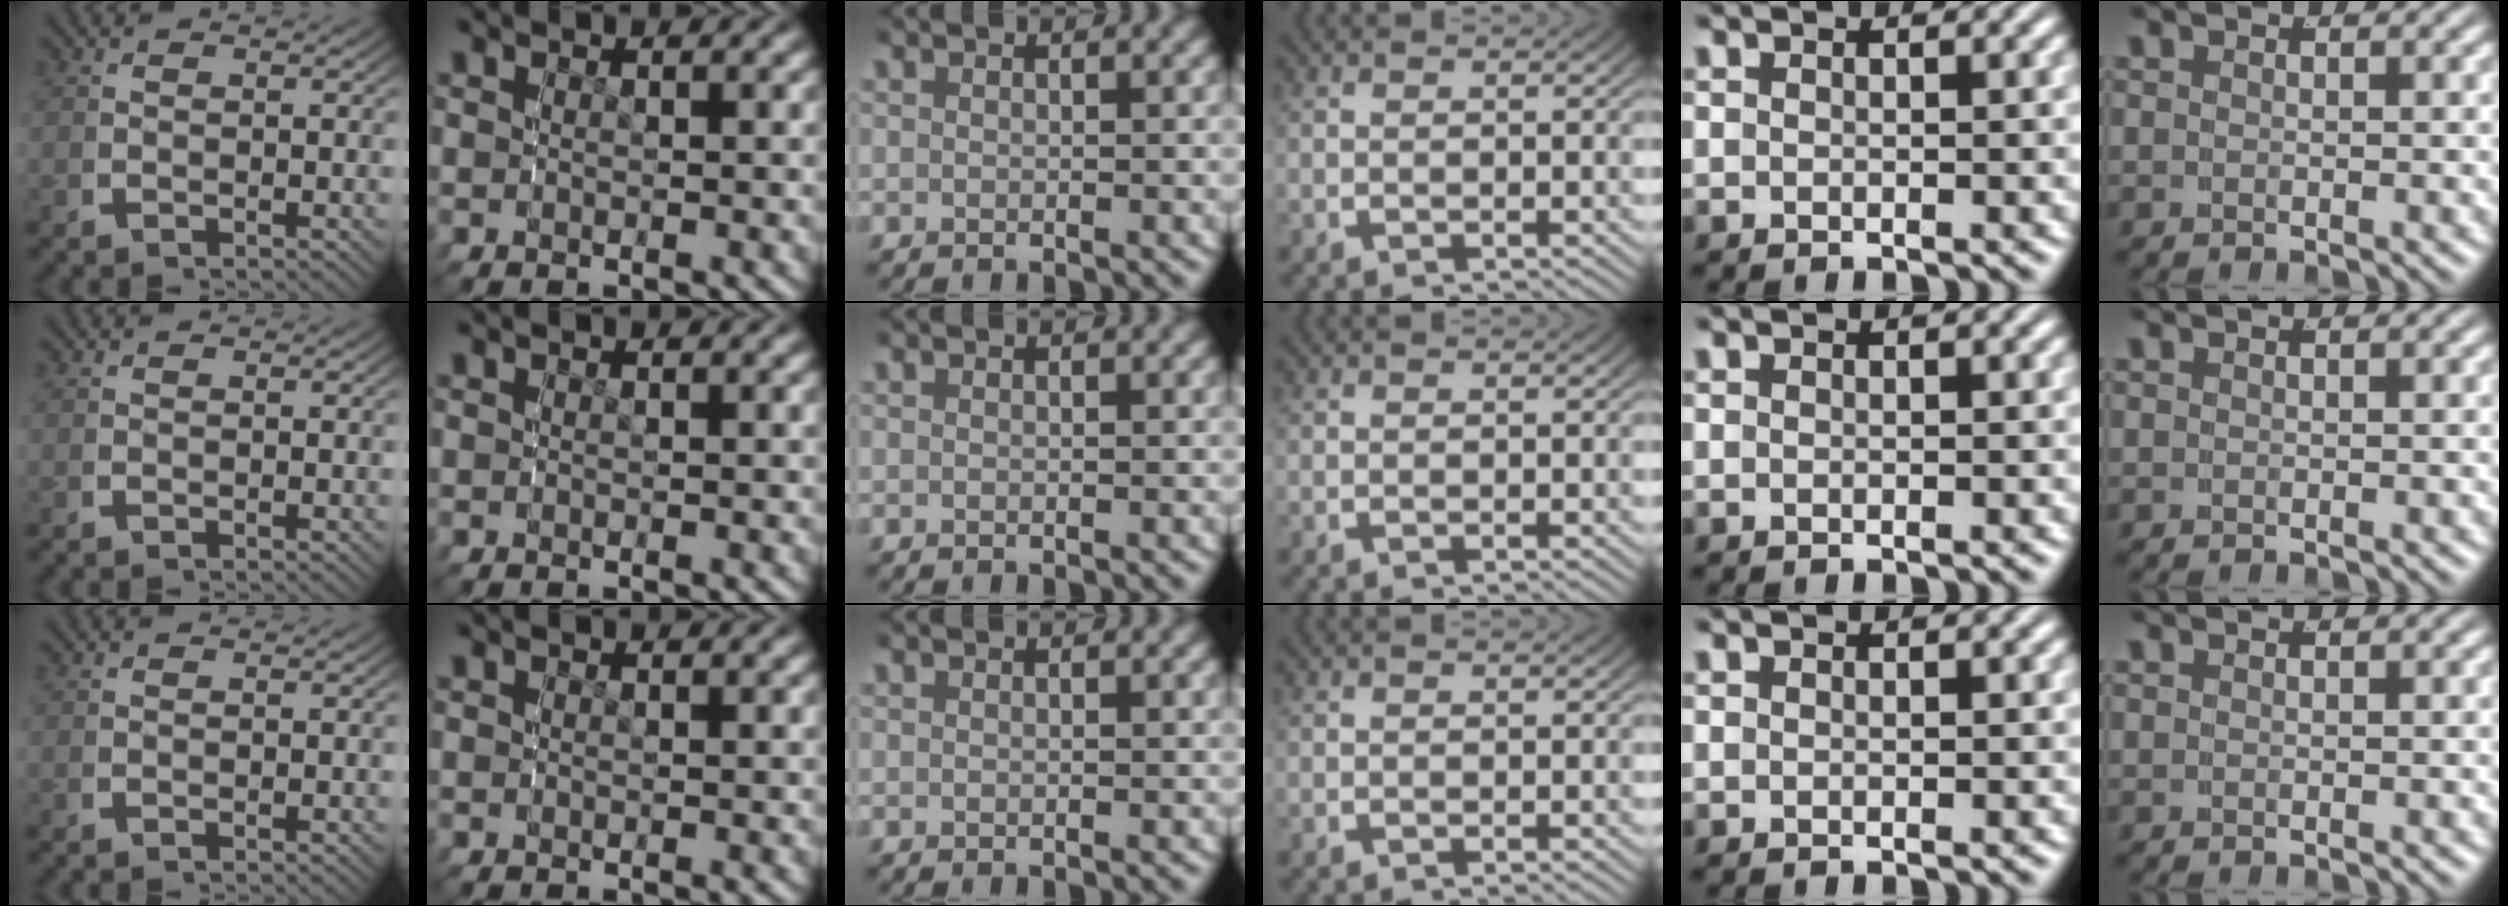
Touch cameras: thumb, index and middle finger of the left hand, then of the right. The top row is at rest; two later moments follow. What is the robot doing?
{"motion": "reach", "object": "photo album"}